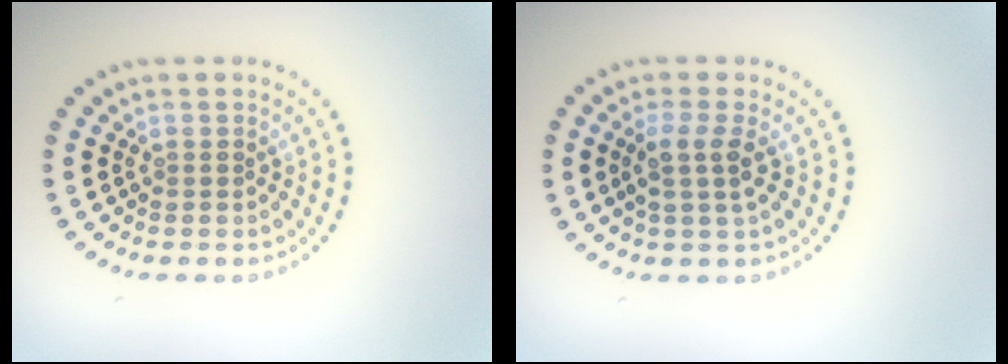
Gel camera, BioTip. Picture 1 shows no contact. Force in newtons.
{"total": 2.3, "press": 1.9, "slide": 1.3}